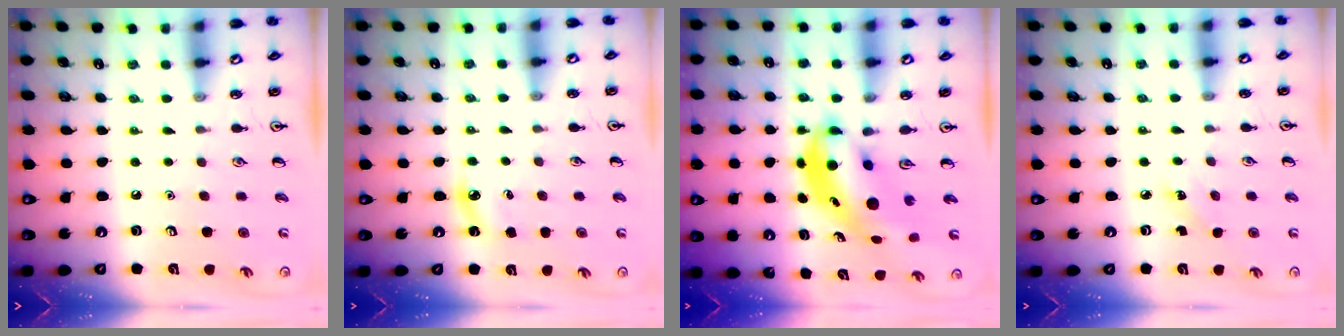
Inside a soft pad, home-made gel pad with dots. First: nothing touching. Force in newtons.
{"total": 4.5, "press": 4.3, "slide": 1.4}
{"total": 7.1, "press": 6.8, "slide": 2.0}
{"total": 2.8, "press": 2.6, "slide": 1.0}